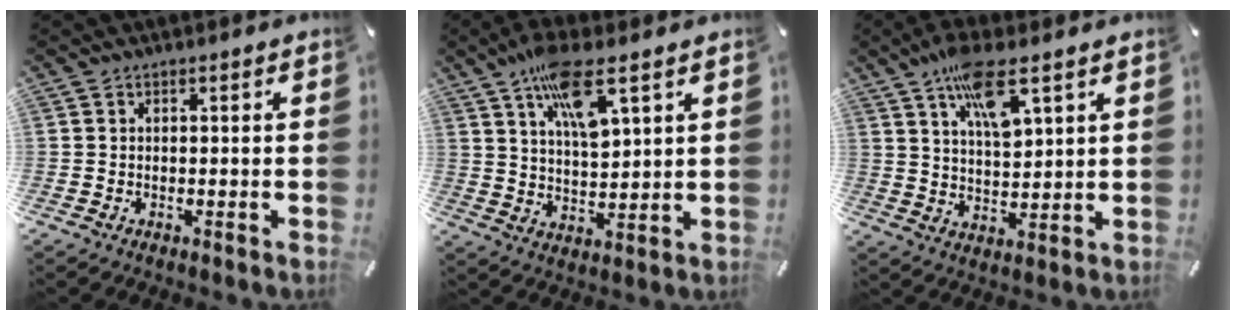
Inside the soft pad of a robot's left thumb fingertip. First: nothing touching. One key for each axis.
{"total": 12.2, "fx": 7.2, "fy": 4.1, "fz": 8.9, "tx": -0.161, "ty": -0.023, "tz": 0.127}
{"total": 11.4, "fx": 6.9, "fy": 3.9, "fz": 8.2, "tx": -0.140, "ty": -0.024, "tz": 0.119}